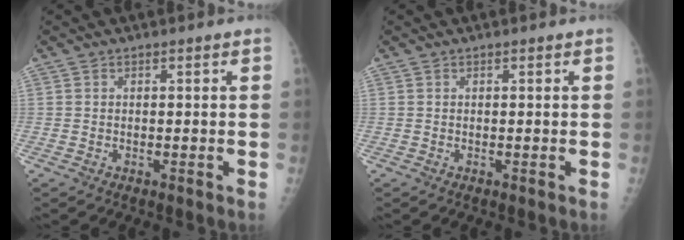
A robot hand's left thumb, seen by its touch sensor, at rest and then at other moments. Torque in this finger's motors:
{"motor_torque": [0.00, 0.00, 0.00, 0.00, 0.00]}